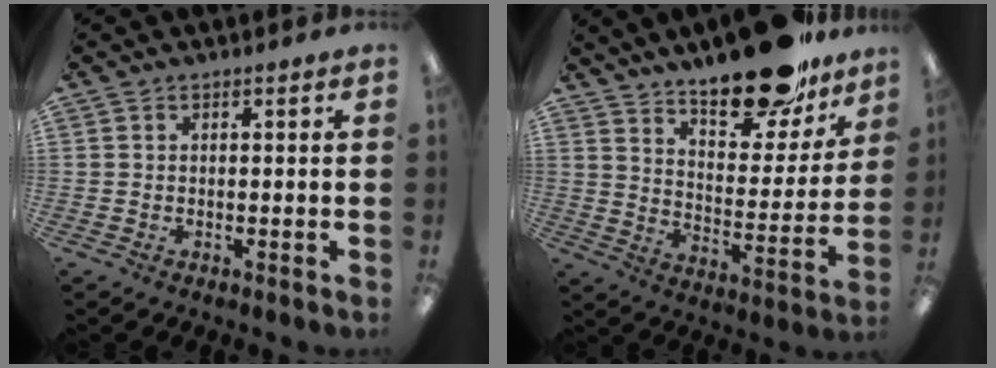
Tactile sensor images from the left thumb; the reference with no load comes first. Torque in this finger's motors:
{"motor_torque": [0.43, 0.28, 1.44, -1.33, 0.13]}